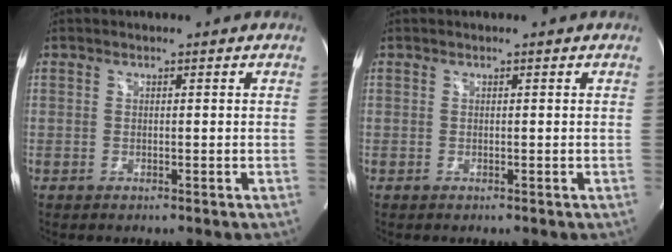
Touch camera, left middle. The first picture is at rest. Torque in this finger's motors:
{"motor_torque": [0.00, 0.00, 0.00, 0.00]}